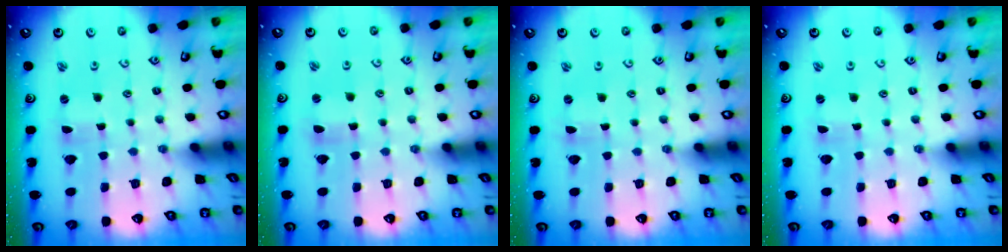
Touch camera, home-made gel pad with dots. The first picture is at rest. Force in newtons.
{"total": 1.7, "press": 1.7, "slide": 0.4}
{"total": 0.0}
{"total": 0.0}